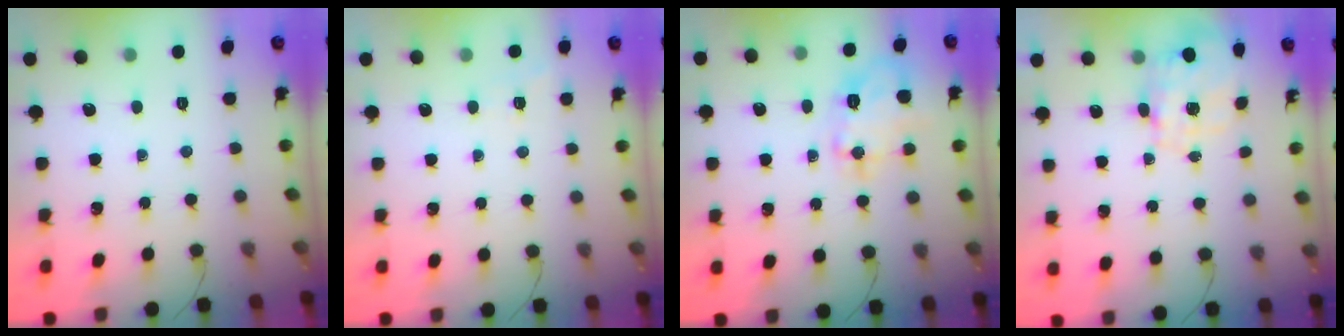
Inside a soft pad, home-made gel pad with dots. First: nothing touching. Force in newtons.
{"total": 2.8, "press": 2.4, "slide": 1.6}
{"total": 14.6, "press": 14.5, "slide": 0.9}
{"total": 8.8, "press": 8.7, "slide": 0.7}